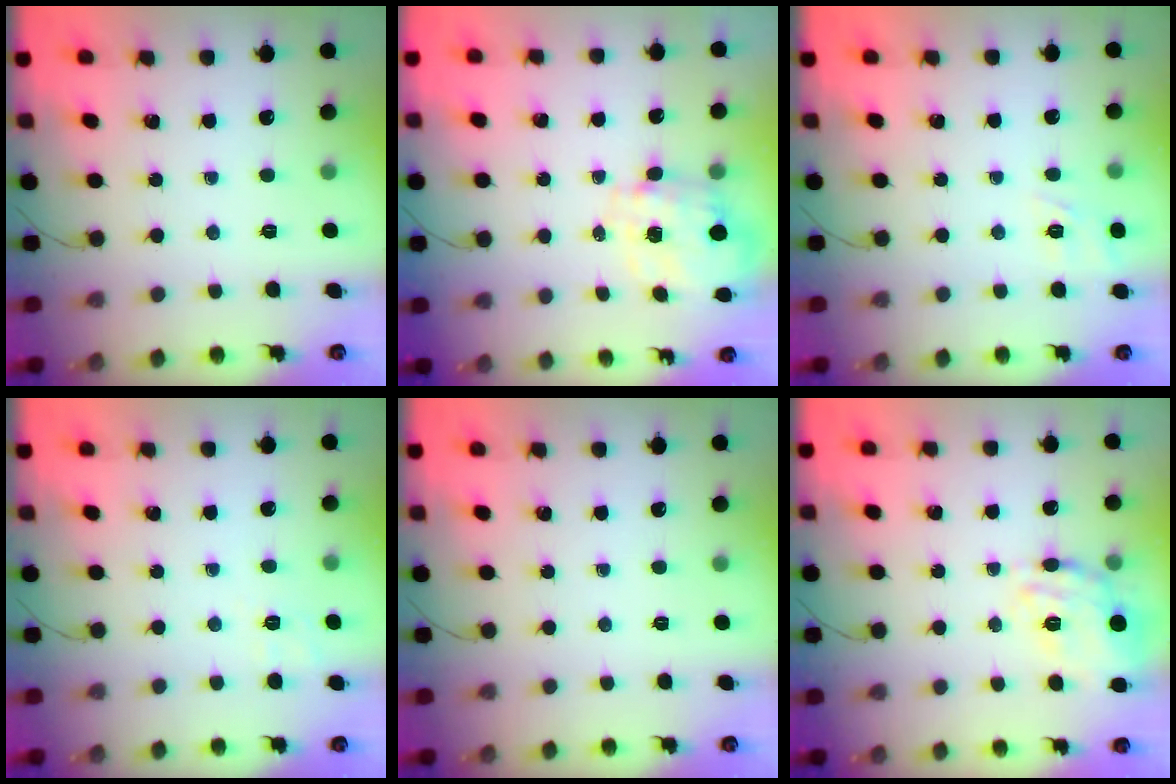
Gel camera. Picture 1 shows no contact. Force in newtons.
{"total": 2.8, "press": 2.6, "slide": 1.2}
{"total": 2.4, "press": 1.8, "slide": 1.5}
{"total": 2.7, "press": 2.2, "slide": 1.6}
{"total": 0.0}
{"total": 16.1, "press": 16.1, "slide": 1.0}